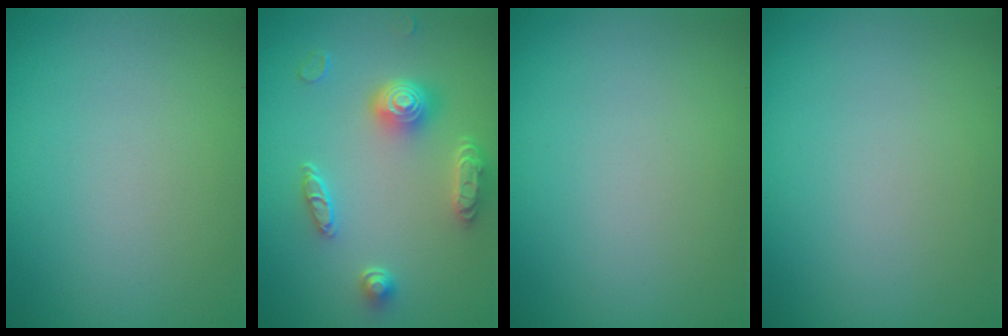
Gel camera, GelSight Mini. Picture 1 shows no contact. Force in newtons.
{"total": 4.6, "press": 3.7, "slide": 2.8}
{"total": 0.0}
{"total": 0.0}